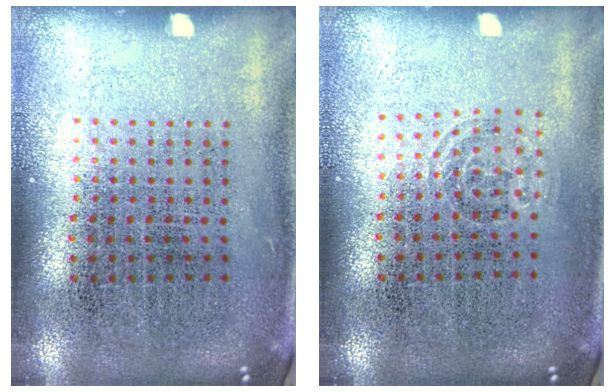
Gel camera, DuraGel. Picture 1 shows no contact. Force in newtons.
{"total": 0.7, "press": 0.5, "slide": 0.5}